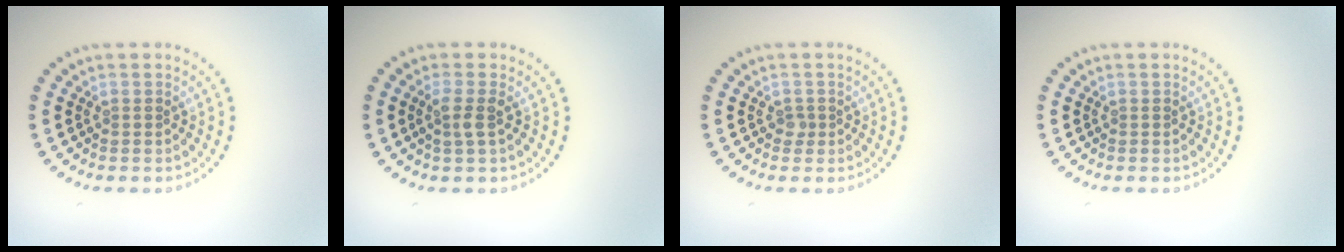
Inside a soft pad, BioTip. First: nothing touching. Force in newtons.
{"total": 1.6, "press": 1.3, "slide": 0.9}
{"total": 0.8, "press": 0.5, "slide": 0.6}
{"total": 0.0}